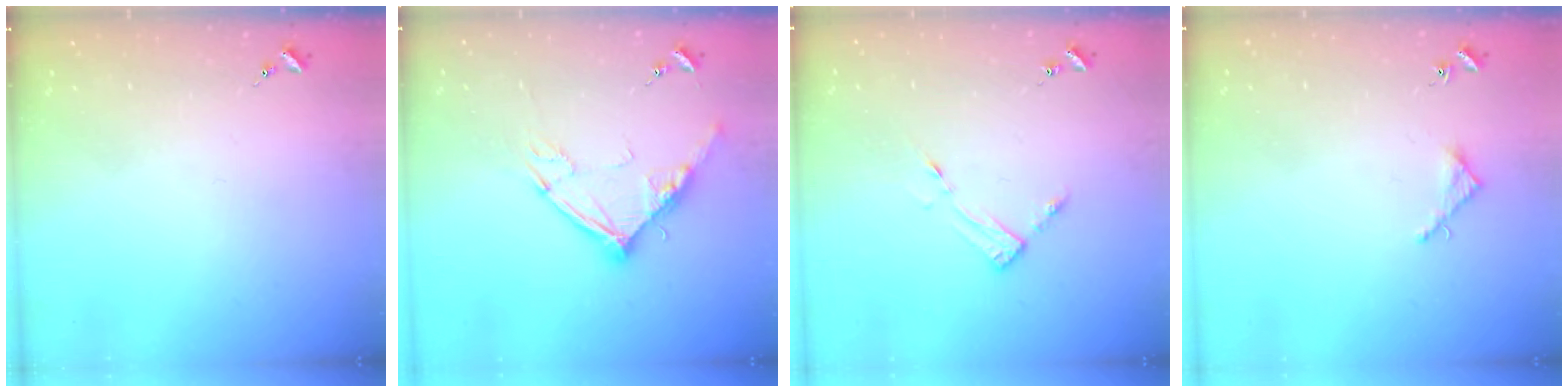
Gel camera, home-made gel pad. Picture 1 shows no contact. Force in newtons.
{"total": 12.9, "press": 12.8, "slide": 1.3}
{"total": 4.2, "press": 4.2, "slide": 0.5}
{"total": 3.3, "press": 3.3, "slide": 0.3}